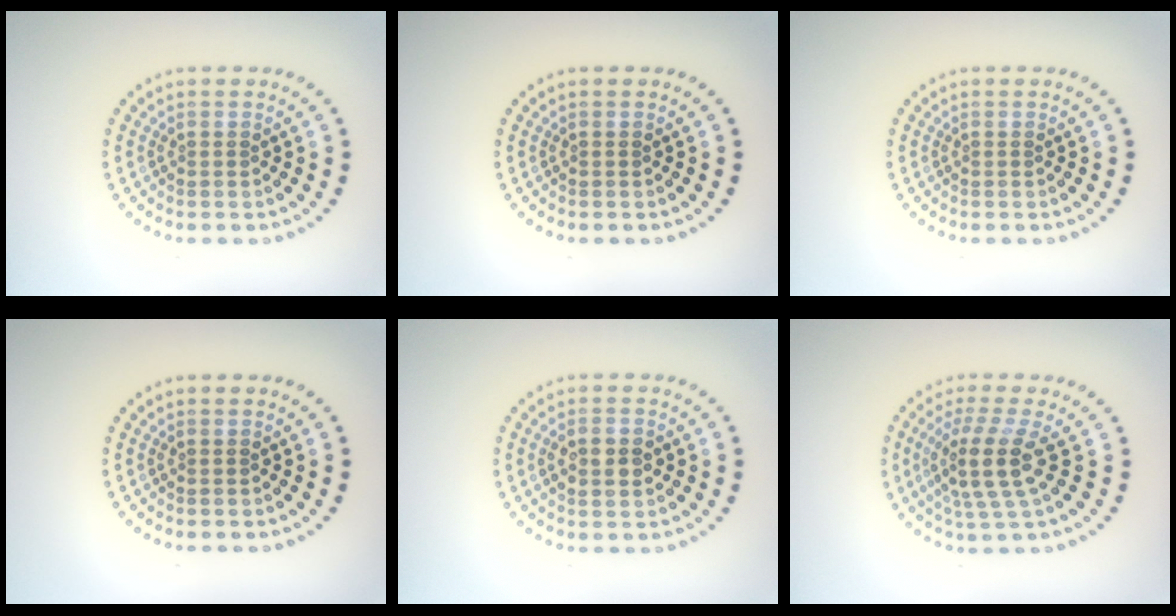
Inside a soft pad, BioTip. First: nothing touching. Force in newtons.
{"total": 0.0}
{"total": 0.0}
{"total": 0.0}
{"total": 2.4, "press": 2.4, "slide": 0.3}
{"total": 4.4, "press": 3.3, "slide": 2.9}